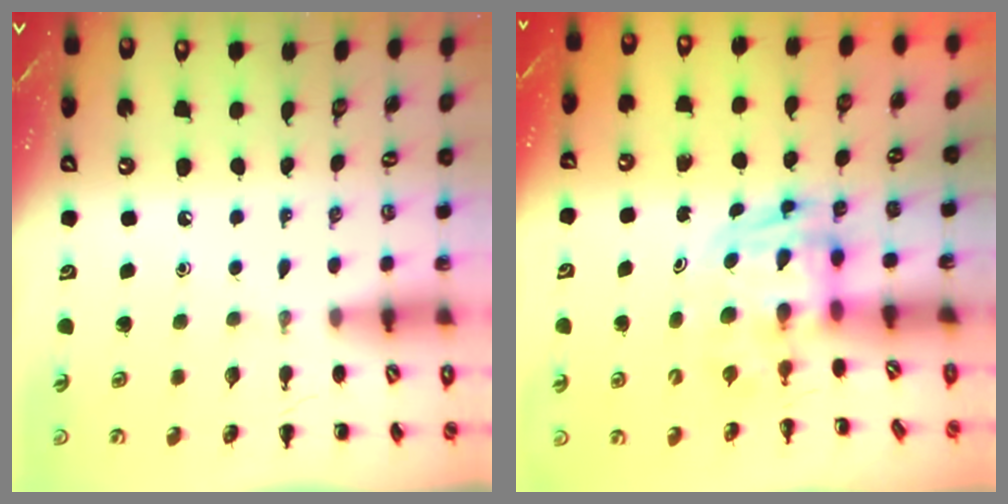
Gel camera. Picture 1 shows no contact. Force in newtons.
{"total": 2.8, "press": 2.8, "slide": 0.5}